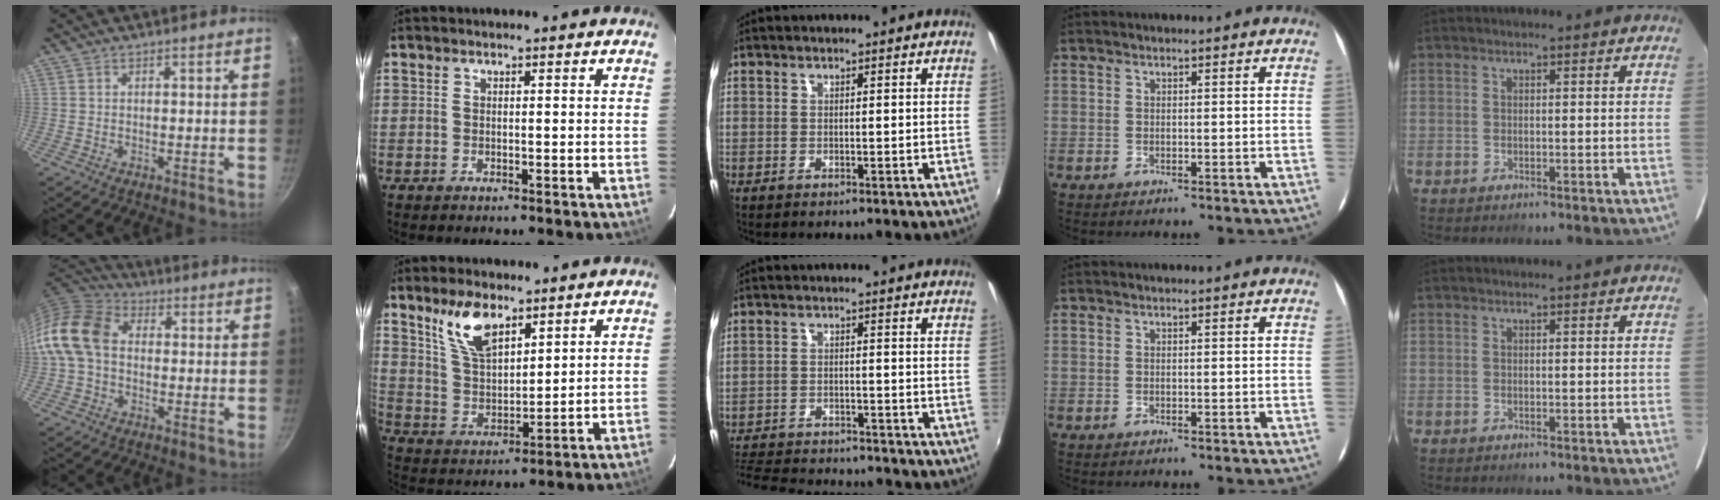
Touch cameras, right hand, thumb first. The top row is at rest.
{"thumb": {"total": 12.7, "force": [0.1, 9.5, 8.5], "torque": [-0.143, 0.029, -0.019]}, "index": {"total": 9.8, "force": [6.3, 4.2, 6.2], "torque": [-0.117, 0.009, 0.131]}, "middle": {"total": 14.5, "force": [-12.9, 3.9, 5.4], "torque": [-0.129, -0.013, -0.196]}}